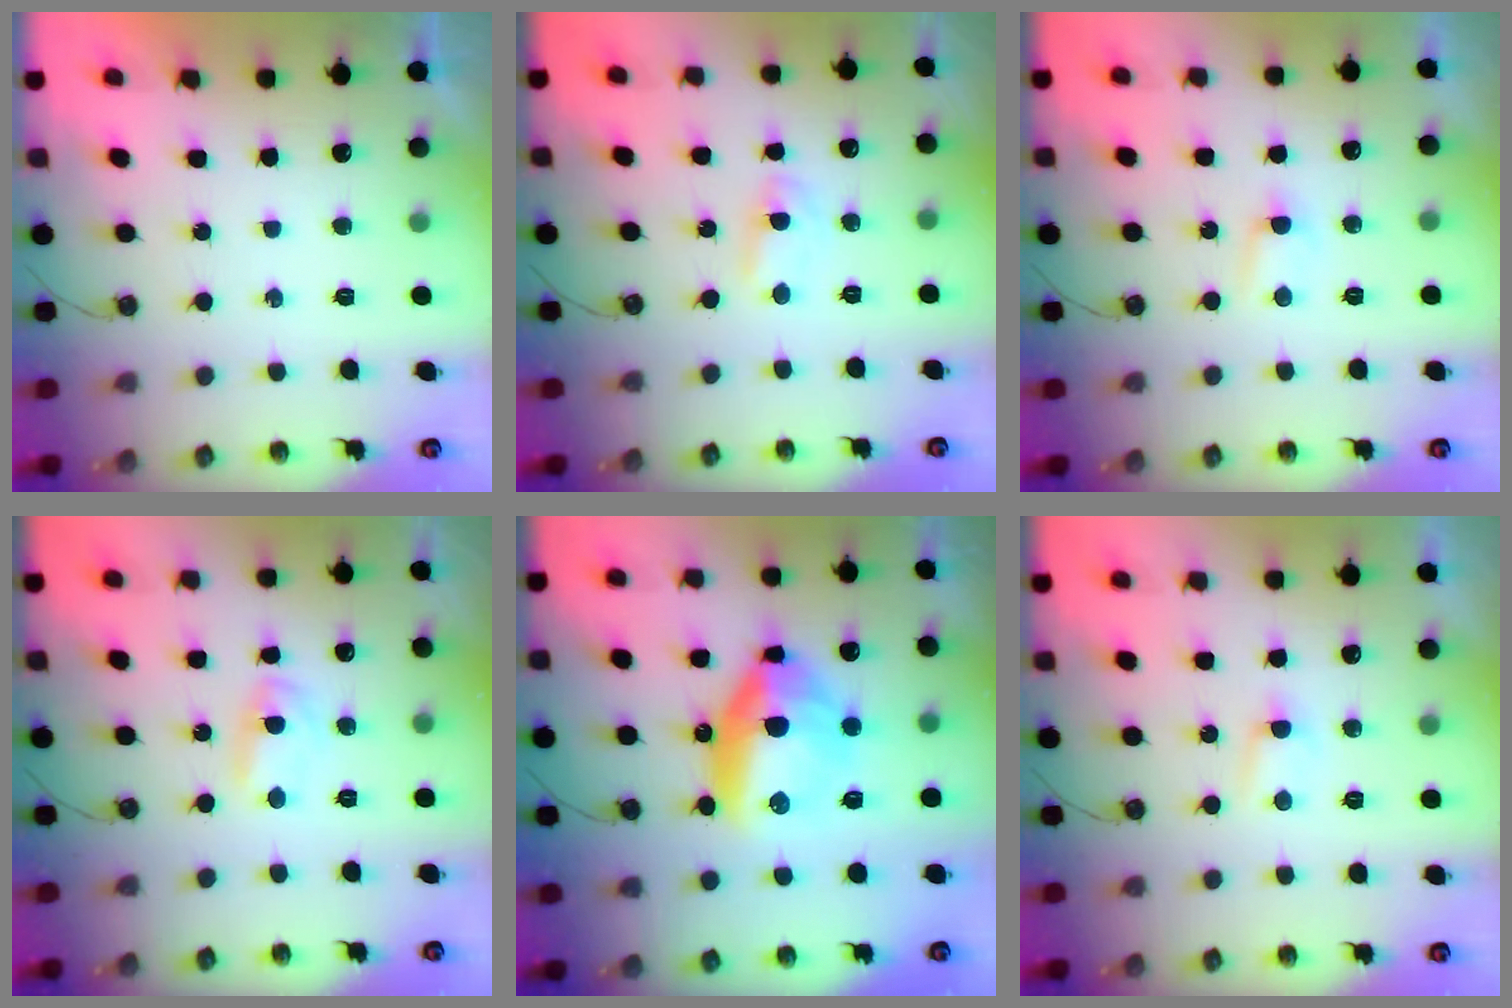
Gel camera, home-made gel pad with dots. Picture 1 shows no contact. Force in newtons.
{"total": 1.7, "press": 1.7, "slide": 0.3}
{"total": 2.8, "press": 2.8, "slide": 0.4}
{"total": 2.7, "press": 2.7, "slide": 0.2}
{"total": 12.6, "press": 12.4, "slide": 2.4}
{"total": 2.8, "press": 2.8, "slide": 0.4}